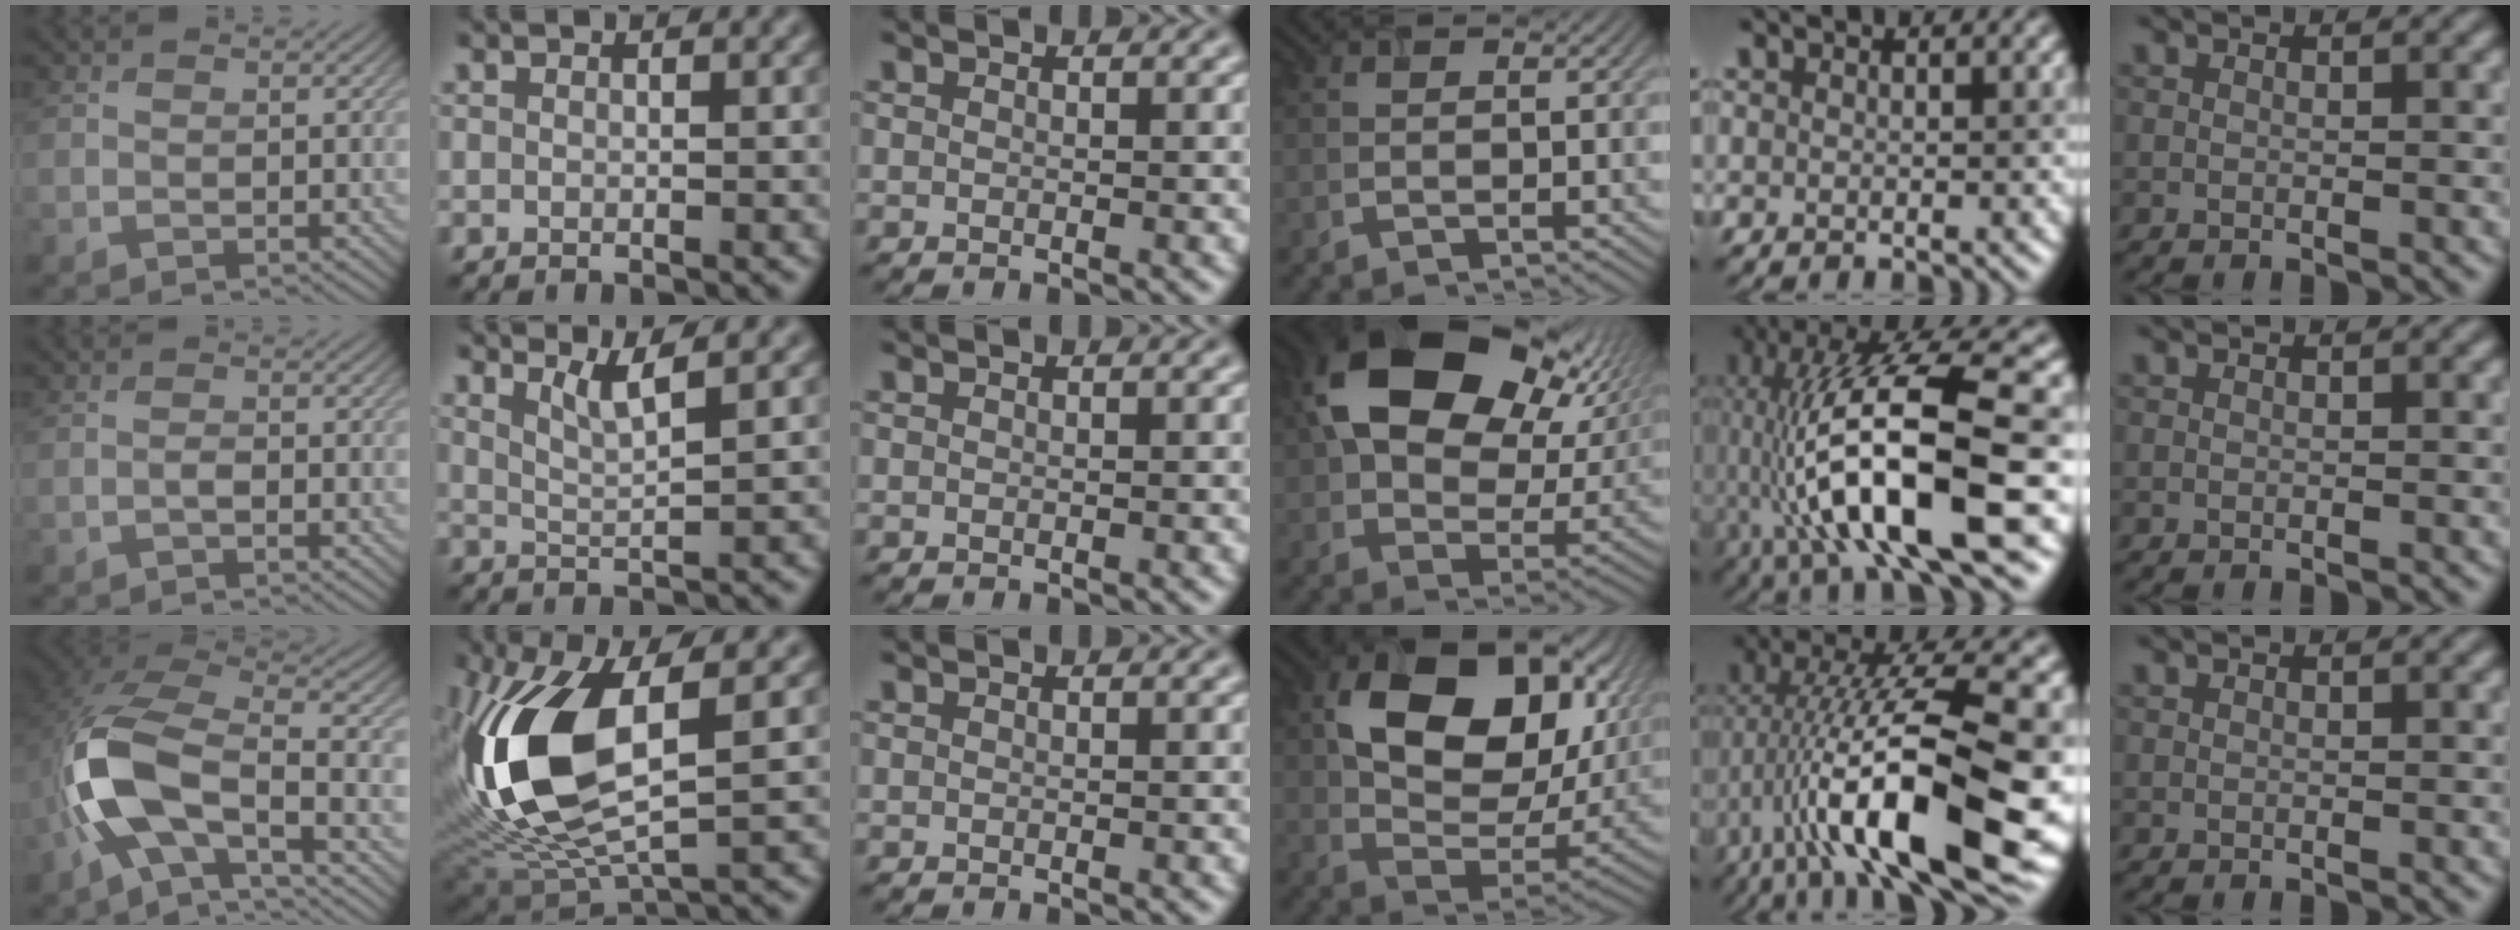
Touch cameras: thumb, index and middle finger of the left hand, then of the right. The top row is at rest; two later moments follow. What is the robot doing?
{"motion": "extract", "object": "airpods case & airpods"}